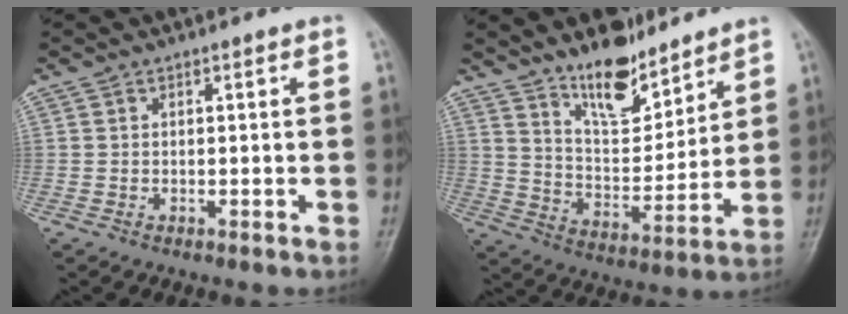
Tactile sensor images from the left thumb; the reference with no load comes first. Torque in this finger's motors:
{"motor_torque": [0.05, 0.07, 0.35, -0.12, 0.06]}